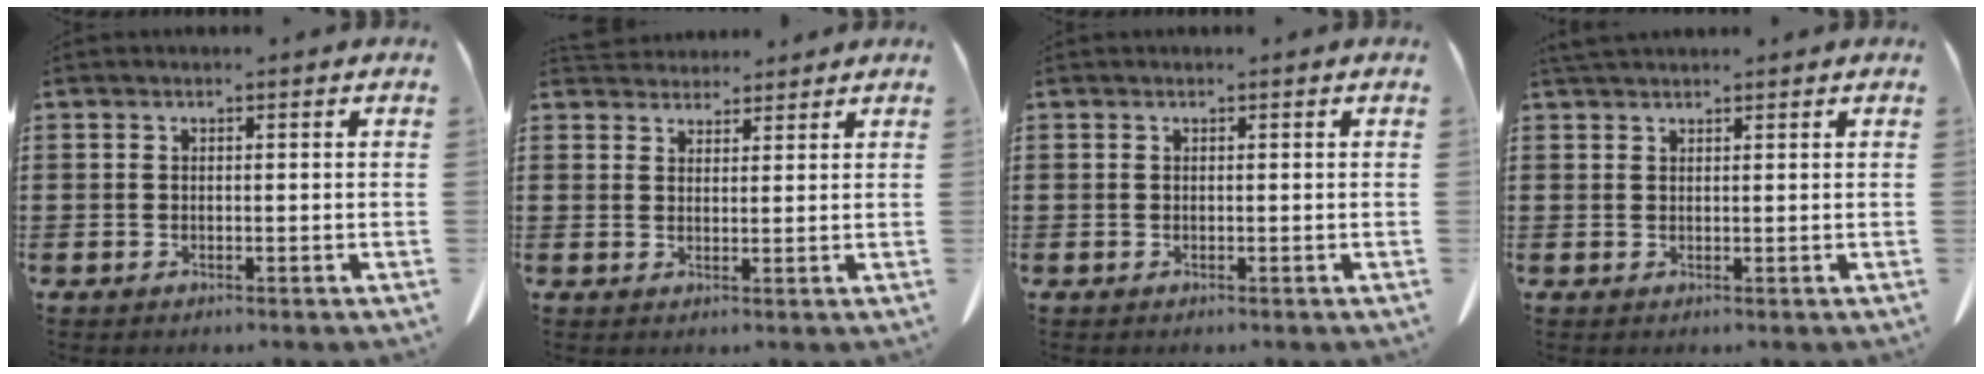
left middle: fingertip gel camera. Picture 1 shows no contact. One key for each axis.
{"total": 3.3, "fx": 3.2, "fy": 0.8, "fz": 0.1, "tx": -0.010, "ty": -0.004, "tz": 0.061}
{"total": 0.0}
{"total": 1.7, "fx": 1.5, "fy": 0.4, "fz": 0.5, "tx": -0.014, "ty": 0.003, "tz": 0.030}